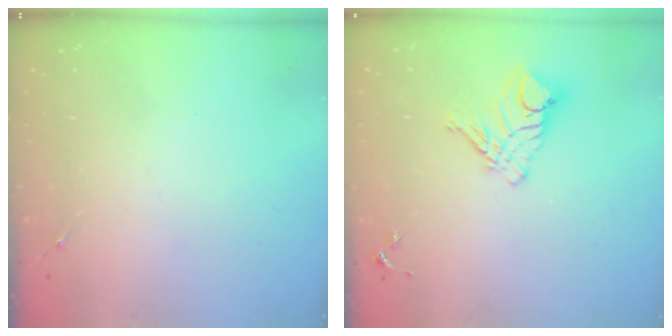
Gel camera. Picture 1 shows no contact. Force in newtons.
{"total": 10.7, "press": 10.6, "slide": 1.1}